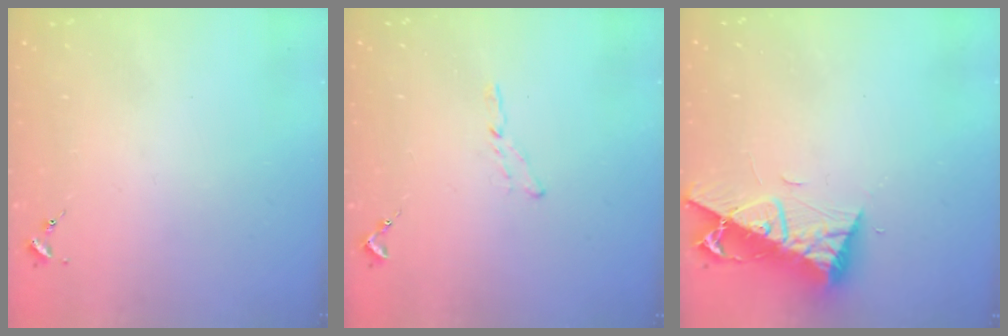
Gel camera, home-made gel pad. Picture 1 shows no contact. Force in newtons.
{"total": 3.5, "press": 3.5, "slide": 0.4}
{"total": 9.3, "press": 9.2, "slide": 1.1}